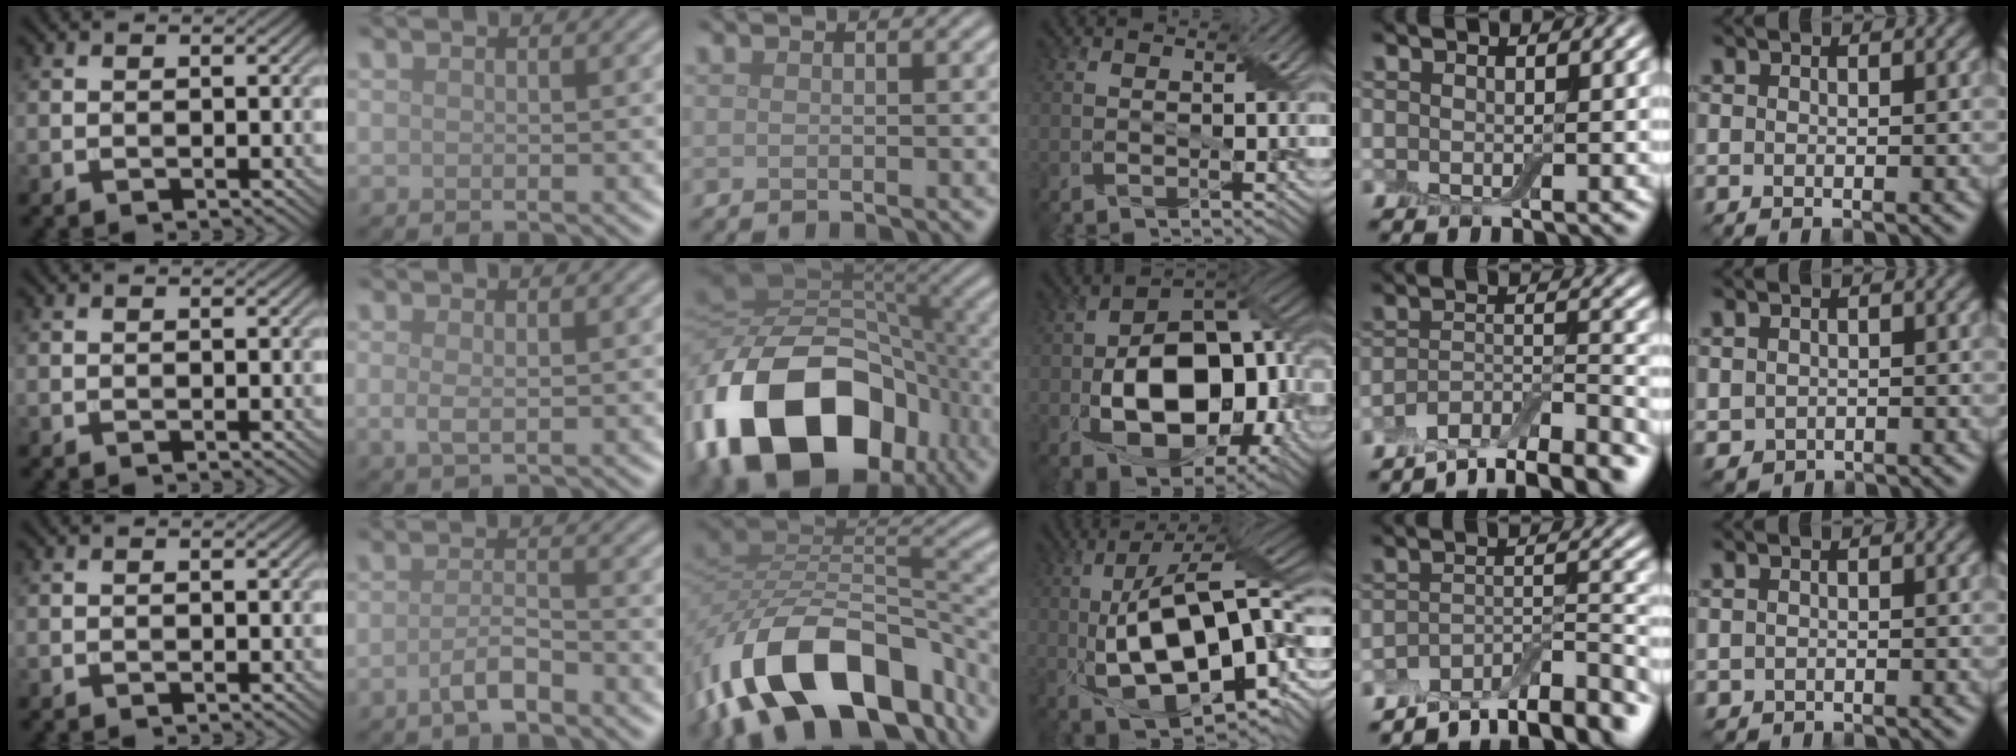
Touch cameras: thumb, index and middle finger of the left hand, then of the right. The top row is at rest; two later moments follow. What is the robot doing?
{"motion": "fold", "object": "cloth"}